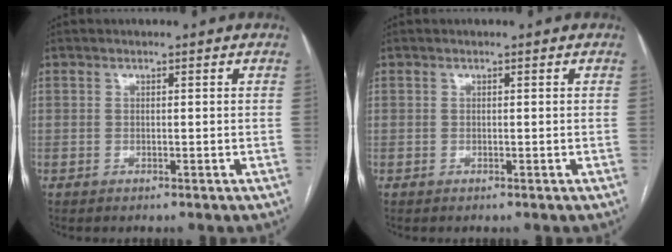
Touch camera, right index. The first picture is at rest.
{"total": 0.0}